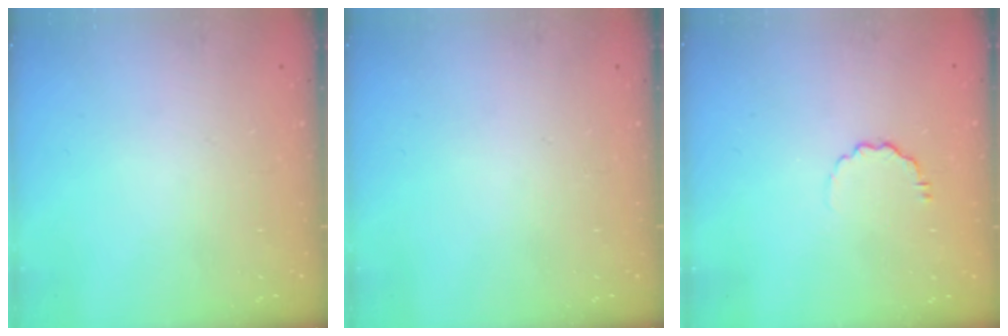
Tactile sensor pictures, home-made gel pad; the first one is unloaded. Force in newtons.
{"total": 0.0}
{"total": 3.9, "press": 3.6, "slide": 1.5}